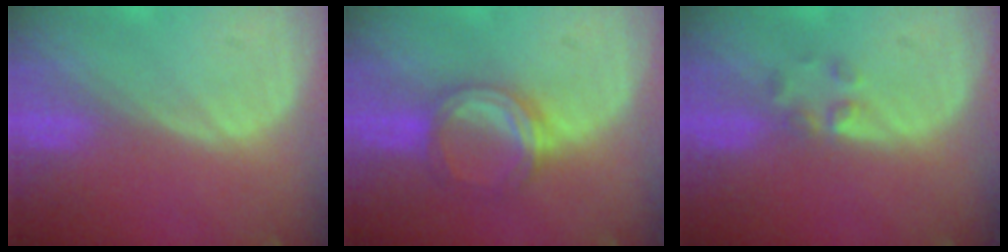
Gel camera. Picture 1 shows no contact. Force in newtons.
{"total": 5.1, "press": 5.1, "slide": 0.3}
{"total": 2.0, "press": 1.9, "slide": 0.8}